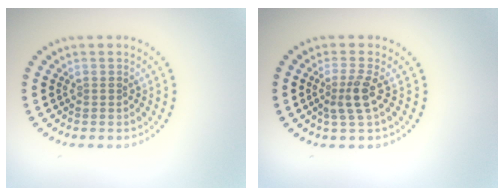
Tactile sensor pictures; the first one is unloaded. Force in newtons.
{"total": 2.4, "press": 1.9, "slide": 1.5}